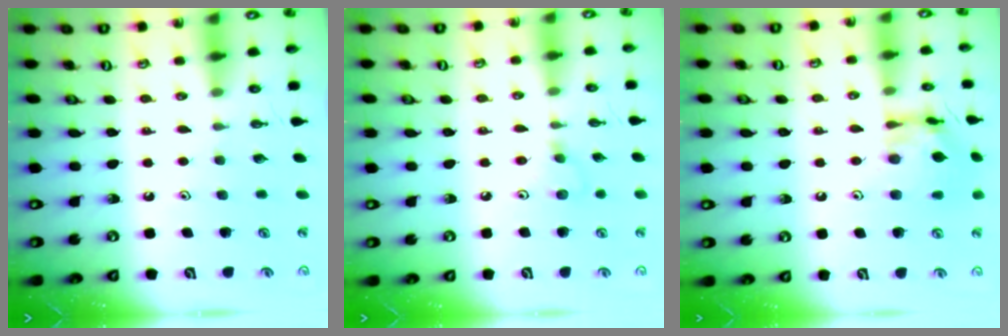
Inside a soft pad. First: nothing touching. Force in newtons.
{"total": 5.0, "press": 5.0, "slide": 0.6}
{"total": 13.8, "press": 13.8, "slide": 1.2}